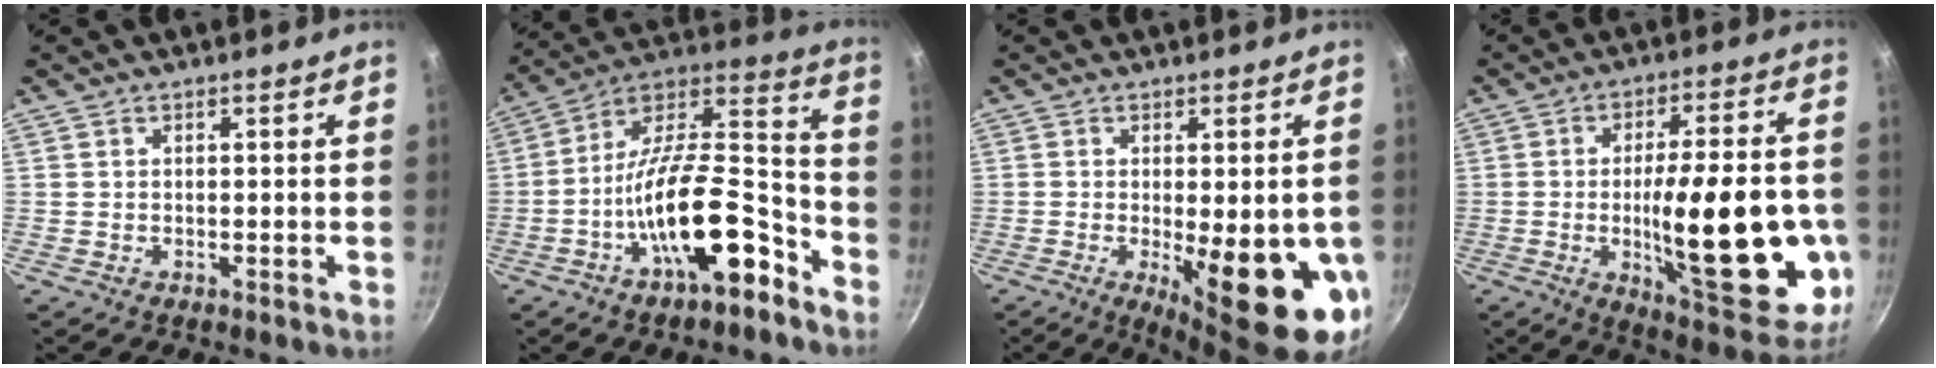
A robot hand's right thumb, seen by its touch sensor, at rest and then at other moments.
{"total": 21.4, "force": [-10.0, 8.4, 17.0], "torque": [-0.245, 0.078, -0.176]}
{"total": 16.6, "force": [-3.8, 4.8, 15.5], "torque": [-0.186, -0.020, -0.036]}
{"total": 25.4, "force": [-4.2, 8.1, 23.7], "torque": [-0.316, 0.001, -0.050]}